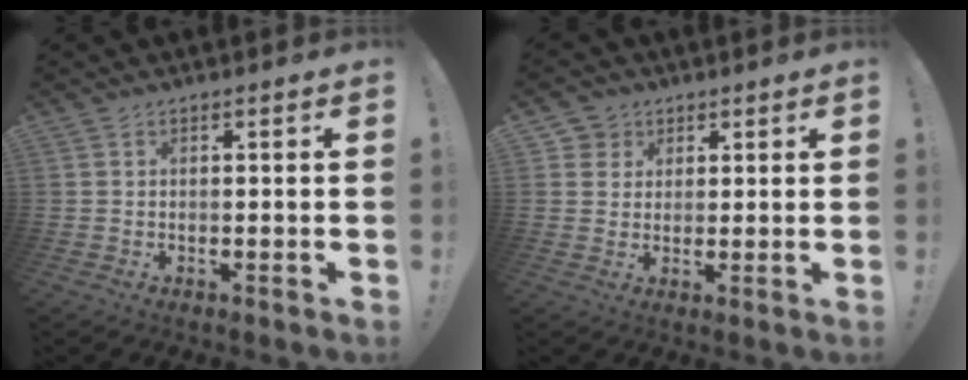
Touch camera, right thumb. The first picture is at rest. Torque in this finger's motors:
{"motor_torque": [-0.29, 0.41, -0.03, 0.02, 0.06]}